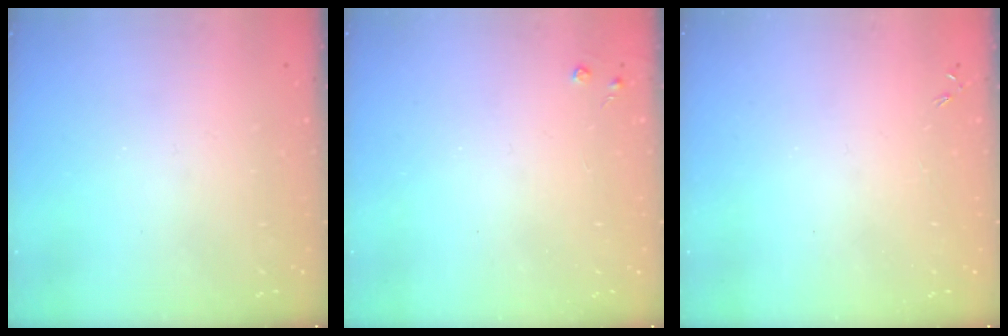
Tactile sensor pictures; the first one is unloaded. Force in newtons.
{"total": 2.7, "press": 2.7, "slide": 0.4}
{"total": 0.0}